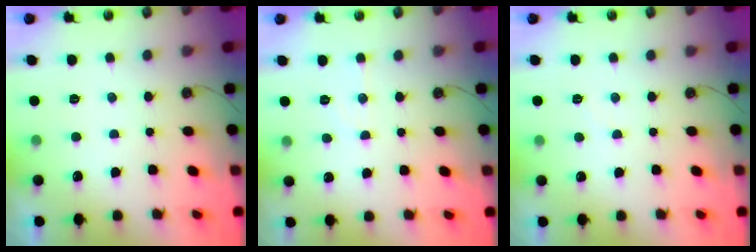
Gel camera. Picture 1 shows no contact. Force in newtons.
{"total": 5.8, "press": 5.8, "slide": 0.5}
{"total": 3.9, "press": 3.9, "slide": 0.6}